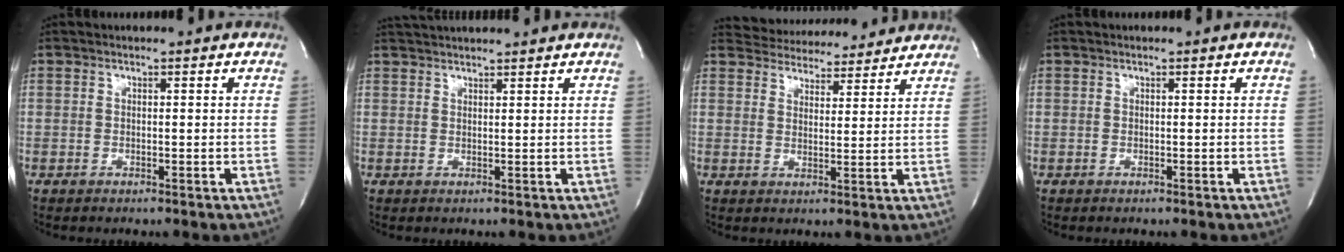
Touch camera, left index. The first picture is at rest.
{"total": 6.5, "force": [6.2, 0.3, 2.0], "torque": [-0.035, 0.032, 0.087]}
{"total": 11.6, "force": [11.1, 2.9, 1.9], "torque": [-0.022, 0.012, 0.146]}
{"total": 0.0}